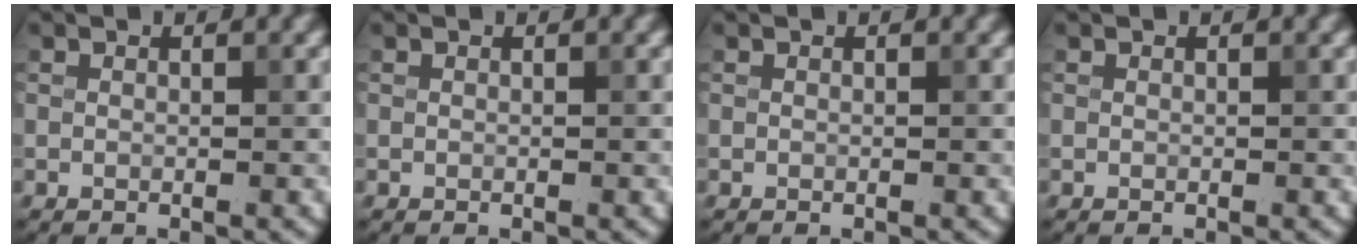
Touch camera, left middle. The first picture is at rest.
{"total": 0.0}
{"total": 0.0}
{"total": 0.0}